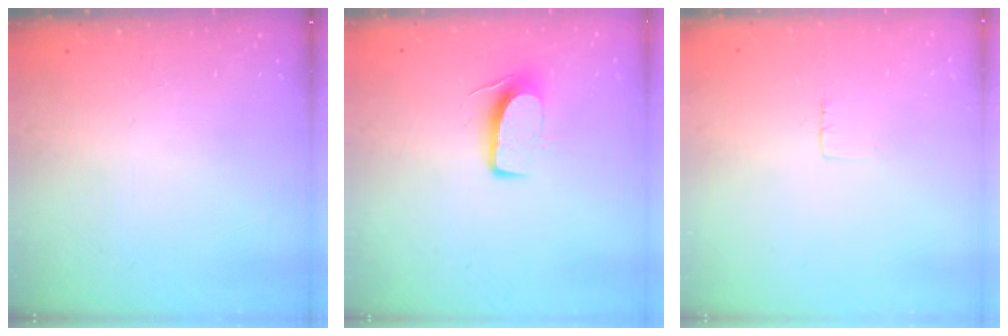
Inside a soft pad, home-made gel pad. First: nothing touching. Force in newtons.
{"total": 7.6, "press": 7.6, "slide": 0.5}
{"total": 2.3, "press": 2.3, "slide": 0.1}